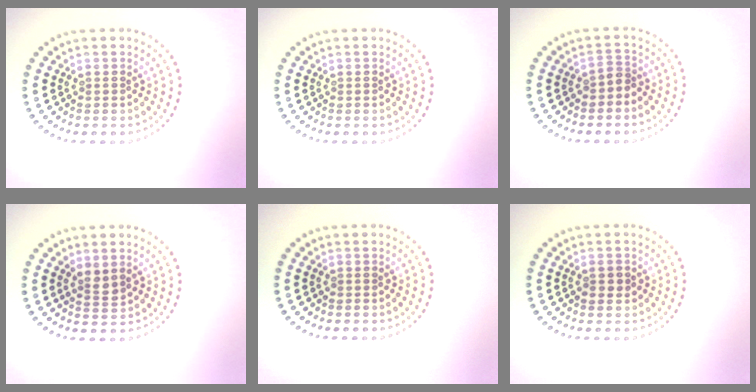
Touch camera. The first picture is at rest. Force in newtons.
{"total": 0.0}
{"total": 1.3, "press": 1.0, "slide": 0.8}
{"total": 1.5, "press": 1.3, "slide": 0.8}
{"total": 0.0}
{"total": 1.2, "press": 1.2, "slide": 0.1}